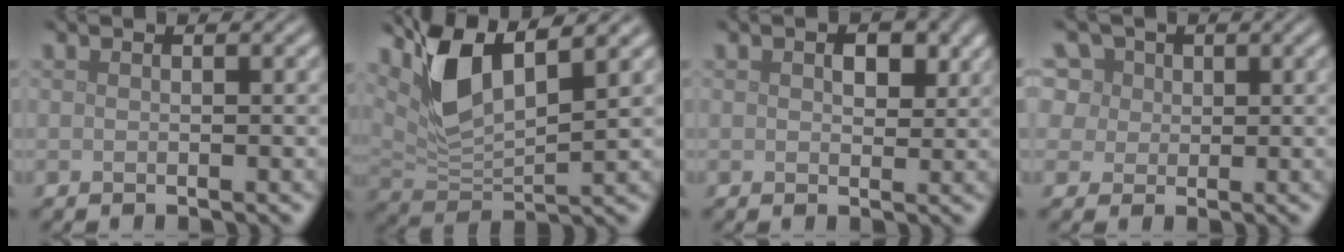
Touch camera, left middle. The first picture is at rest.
{"total": 5.8, "force": [3.4, 1.9, 4.4], "torque": [-0.099, -0.001, 0.068]}
{"total": 2.1, "force": [0.7, 1.3, 1.5], "torque": [-0.019, -0.003, 0.010]}
{"total": 9.5, "force": [5.1, 6.8, 4.3], "torque": [-0.089, 0.034, 0.060]}